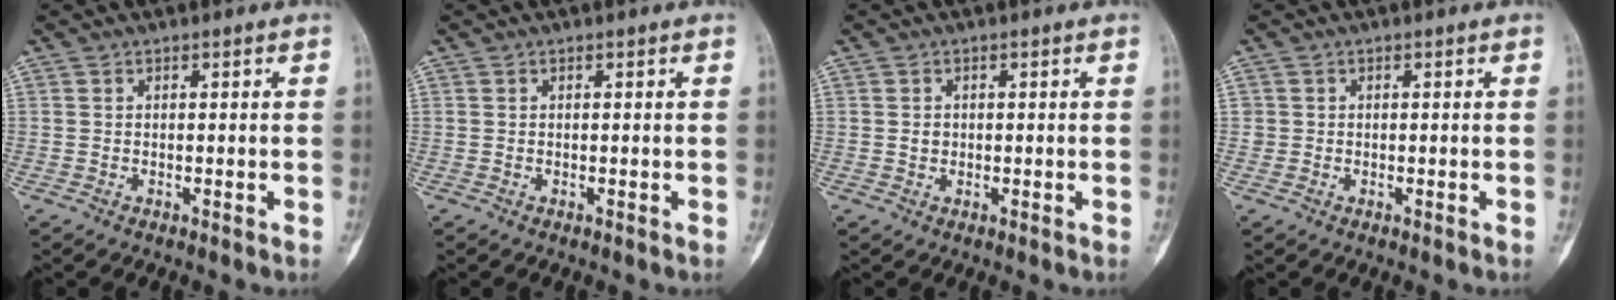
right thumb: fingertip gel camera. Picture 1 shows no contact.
{"total": 0.0}
{"total": 1.2, "force": [0.0, 1.1, 0.6], "torque": [-0.007, 0.003, 0.002]}
{"total": 0.9, "force": [0.1, 0.9, 0.0], "torque": [0.008, 0.004, 0.001]}